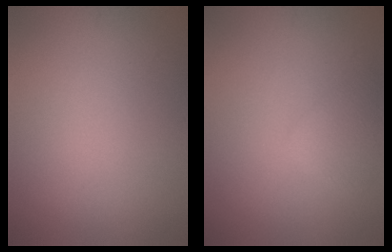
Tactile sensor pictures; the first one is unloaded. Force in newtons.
{"total": 1.6, "press": 1.6, "slide": 0.1}